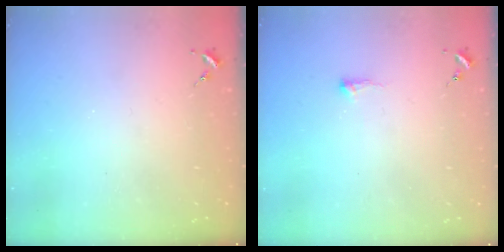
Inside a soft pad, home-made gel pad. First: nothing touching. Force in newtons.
{"total": 3.4, "press": 3.3, "slide": 0.7}